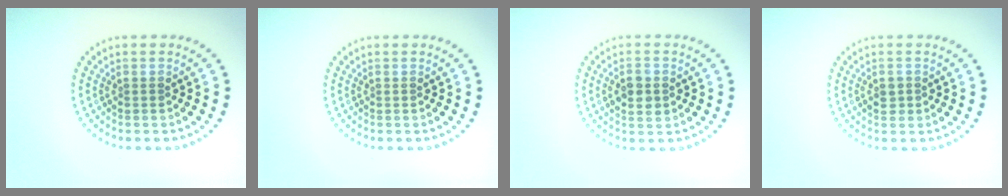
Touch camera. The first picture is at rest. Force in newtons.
{"total": 0.0}
{"total": 2.7, "press": 2.7, "slide": 0.1}
{"total": 1.4, "press": 1.3, "slide": 0.4}